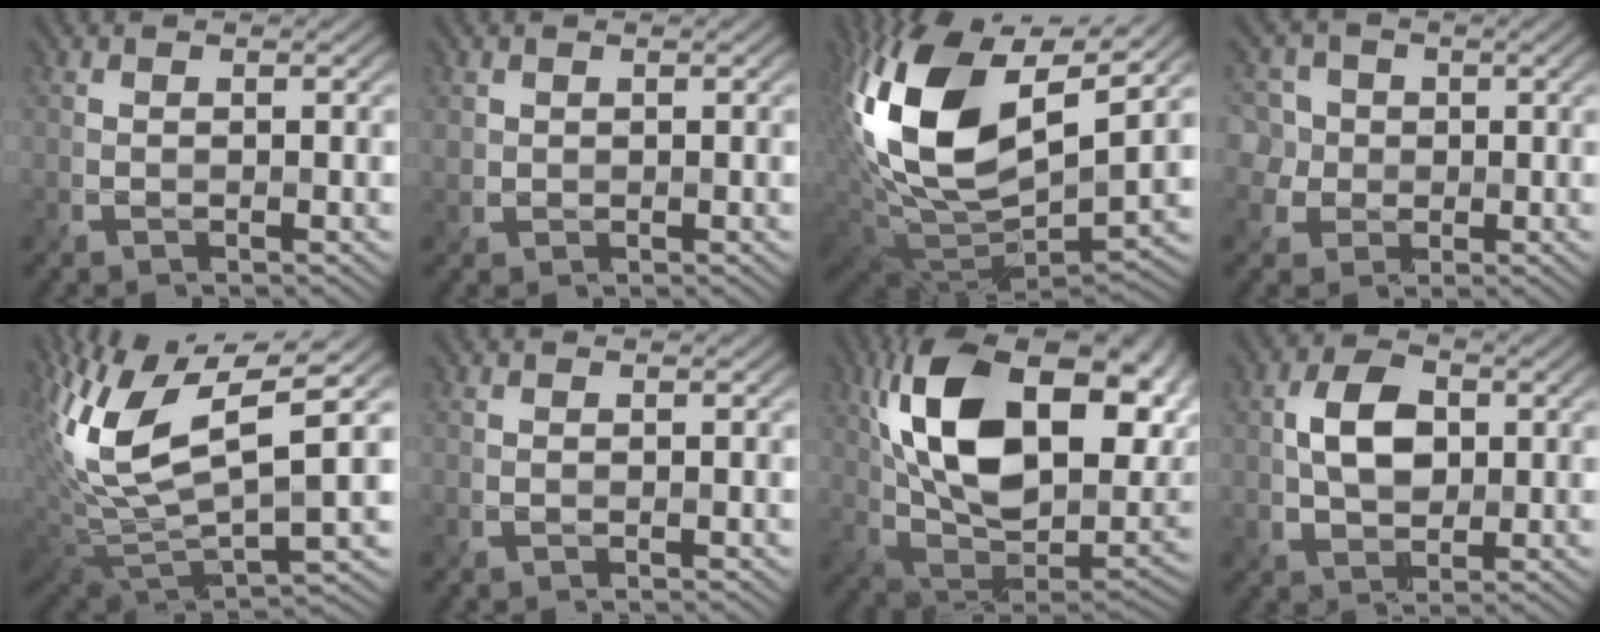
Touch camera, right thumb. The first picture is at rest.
{"total": 1.2, "force": [0.7, 1.0, 0.0], "torque": [-0.010, -0.003, 0.020]}
{"total": 18.7, "force": [6.6, 10.0, 14.3], "torque": [-0.326, 0.011, 0.124]}
{"total": 6.6, "force": [1.7, 5.8, 2.5], "torque": [-0.081, 0.023, 0.020]}
{"total": 14.8, "force": [5.2, 5.8, 12.6], "torque": [-0.277, 0.001, 0.101]}
{"total": 0.0}
{"total": 21.0, "force": [6.8, 11.8, 15.9], "torque": [-0.314, 0.018, 0.129]}
{"total": 6.0, "force": [0.8, 4.1, 4.2], "torque": [-0.087, 0.004, 0.012]}